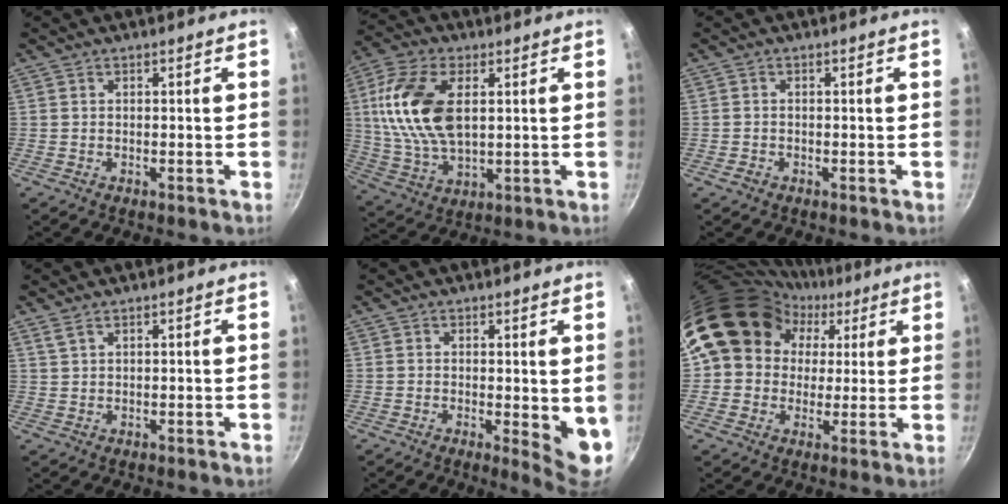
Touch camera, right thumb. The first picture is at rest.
{"total": 16.6, "force": [3.3, 9.1, 13.4], "torque": [-0.258, -0.002, 0.065]}
{"total": 1.3, "force": [-0.7, 1.0, 0.5], "torque": [-0.007, 0.005, -0.013]}
{"total": 1.5, "force": [1.1, 0.5, 0.9], "torque": [-0.018, -0.002, 0.025]}
{"total": 6.4, "force": [0.1, 2.0, 6.1], "torque": [-0.074, -0.018, 0.002]}
{"total": 16.9, "force": [4.2, 14.9, 6.9], "torque": [-0.090, 0.041, 0.060]}